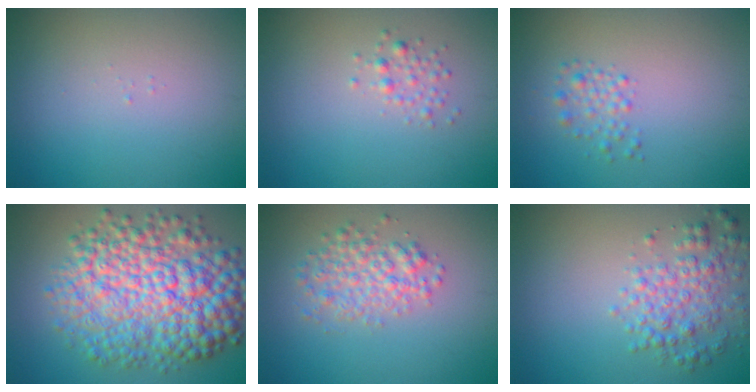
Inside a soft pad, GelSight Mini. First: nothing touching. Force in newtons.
{"total": 1.2, "press": 1.2, "slide": 0.1}
{"total": 1.5, "press": 1.5, "slide": 0.1}
{"total": 11.2, "press": 11.2, "slide": 0.2}
{"total": 3.2, "press": 3.2, "slide": 0.2}
{"total": 3.7, "press": 3.7, "slide": 0.1}